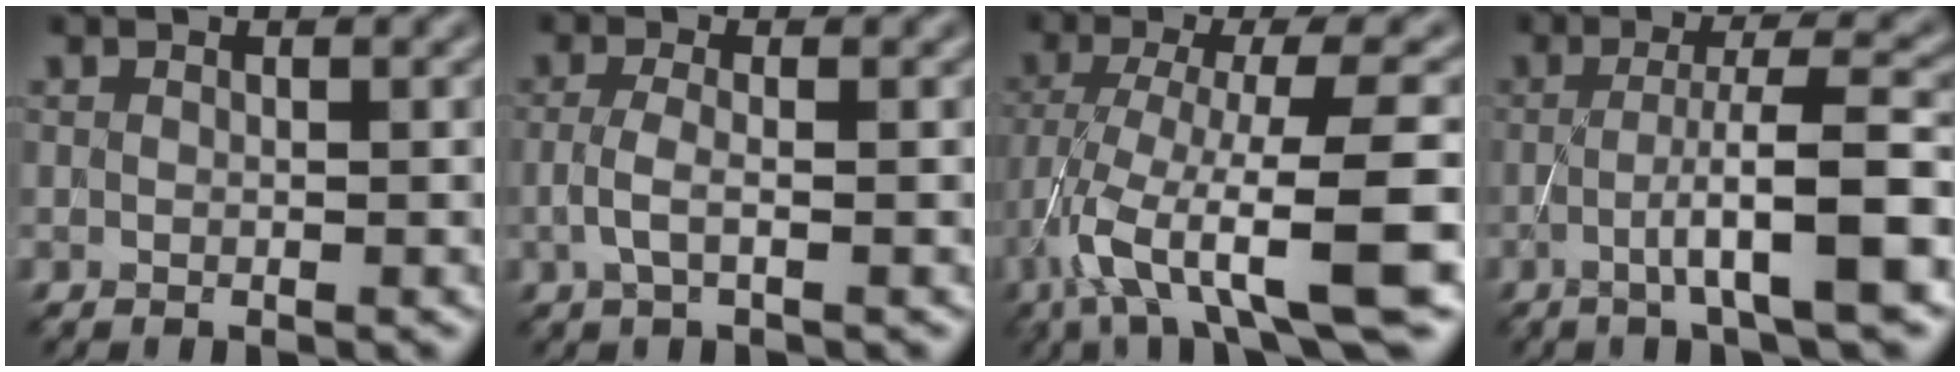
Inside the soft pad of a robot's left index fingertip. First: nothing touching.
{"total": 1.7, "force": [-0.4, 0.4, 1.6], "torque": [-0.042, -0.001, -0.009]}
{"total": 9.7, "force": [-4.7, 1.8, 8.2], "torque": [-0.153, -0.004, -0.076]}
{"total": 6.9, "force": [-1.9, 0.9, 6.6], "torque": [-0.102, 0.011, -0.038]}